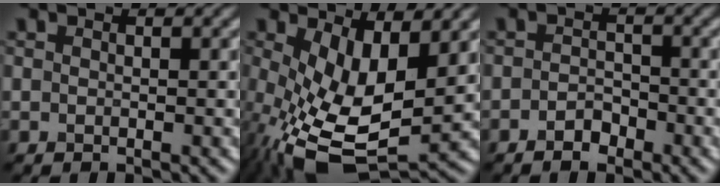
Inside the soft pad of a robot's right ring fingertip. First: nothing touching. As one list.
[{"total": 9.5, "force": [-0.7, 4.6, 8.2], "torque": [-0.176, -0.026, -0.004]}, {"total": 1.9, "force": [-1.3, 1.0, 1.0], "torque": [-0.016, 0.003, -0.025]}]